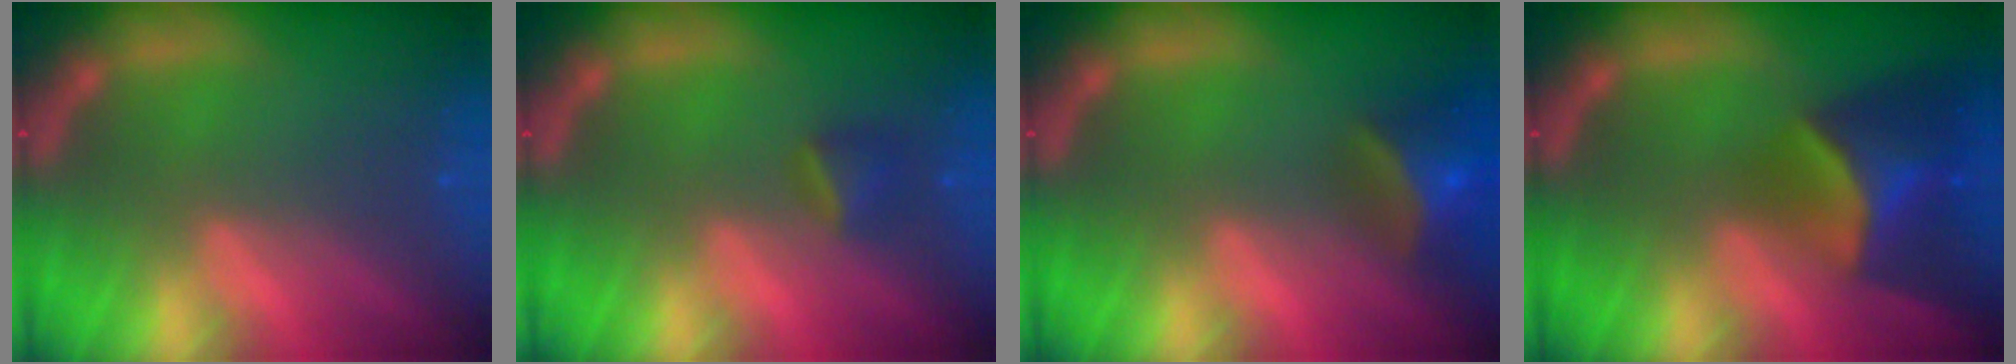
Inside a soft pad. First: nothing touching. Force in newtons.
{"total": 1.9}
{"total": 5.9}
{"total": 7.9}